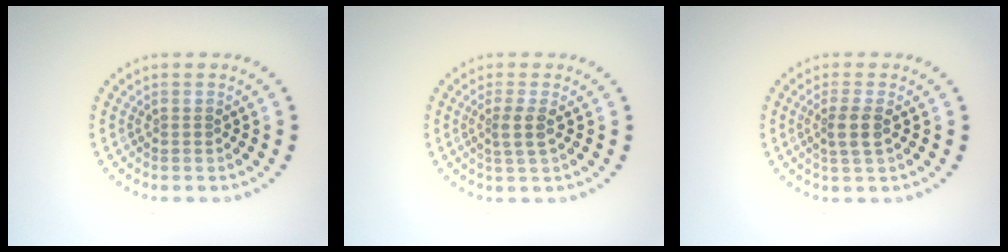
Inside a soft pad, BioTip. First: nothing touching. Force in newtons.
{"total": 1.7, "press": 1.4, "slide": 1.0}
{"total": 2.1, "press": 1.7, "slide": 1.2}